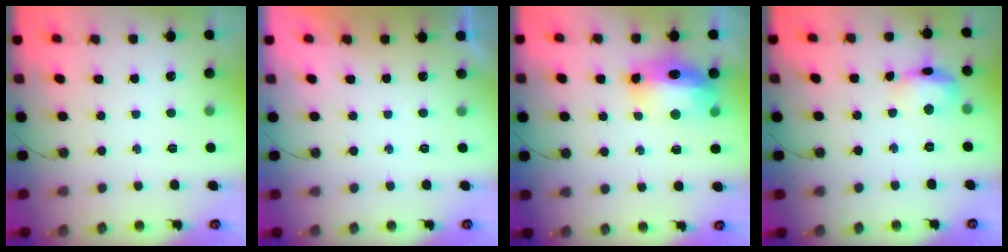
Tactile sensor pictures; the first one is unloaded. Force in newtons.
{"total": 0.0}
{"total": 13.9, "press": 13.6, "slide": 2.6}
{"total": 14.0, "press": 9.7, "slide": 10.0}